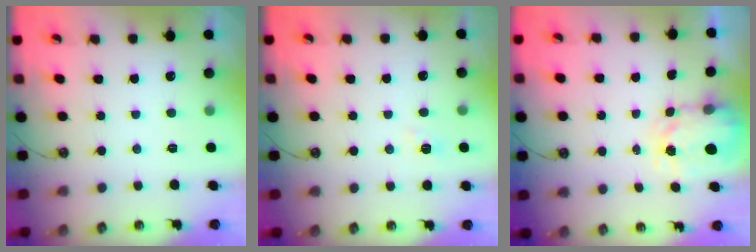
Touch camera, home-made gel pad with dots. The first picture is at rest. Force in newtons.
{"total": 3.6, "press": 3.6, "slide": 0.4}
{"total": 3.7, "press": 3.7, "slide": 0.4}